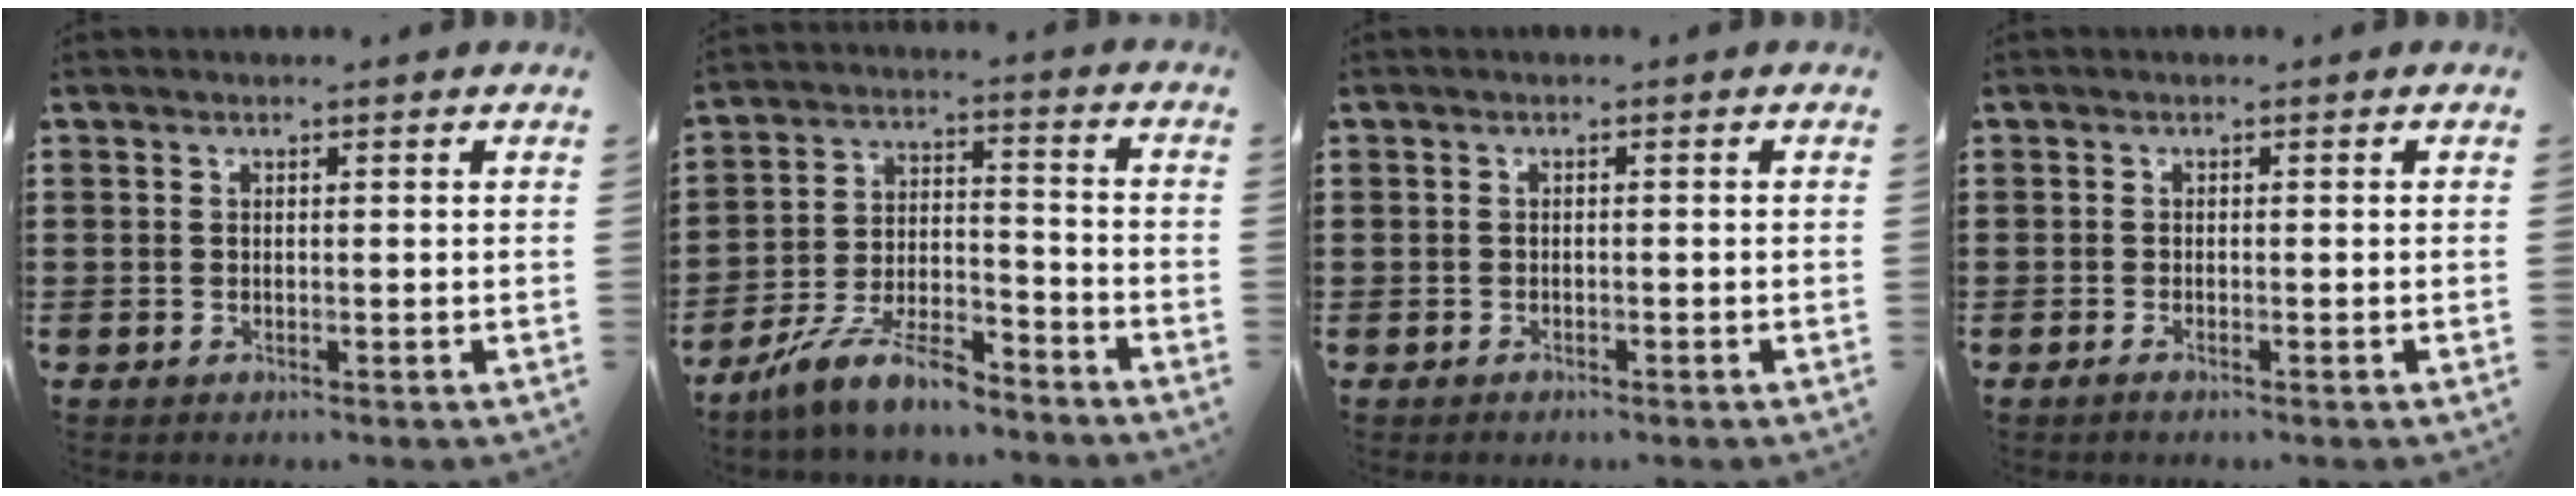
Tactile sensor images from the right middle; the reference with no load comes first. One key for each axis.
{"total": 9.6, "fx": -7.9, "fy": 1.7, "fz": 5.2, "tx": -0.106, "ty": 0.014, "tz": -0.152}
{"total": 0.8, "fx": -0.7, "fy": 0.4, "fz": 0.0, "tx": -0.002, "ty": 0.000, "tz": -0.015}
{"total": 0.7, "fx": -0.5, "fy": 0.0, "fz": 0.5, "tx": -0.010, "ty": -0.006, "tz": -0.008}